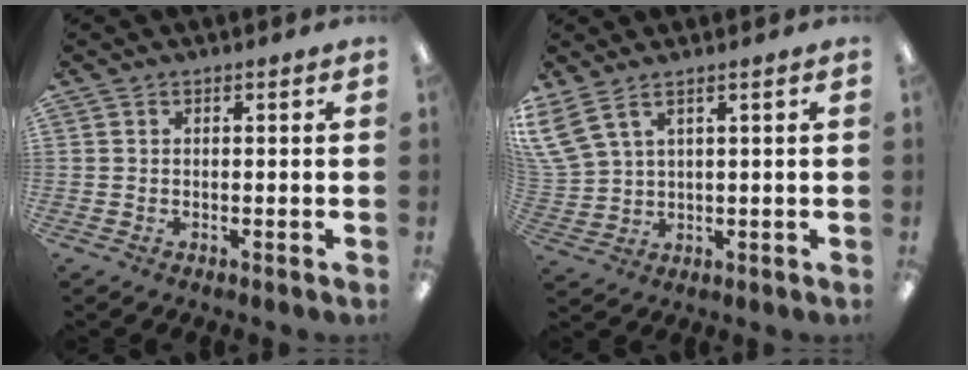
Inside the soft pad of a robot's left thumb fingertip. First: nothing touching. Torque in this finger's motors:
{"motor_torque": [0.23, 0.48, 1.62, -1.14, 0.19]}